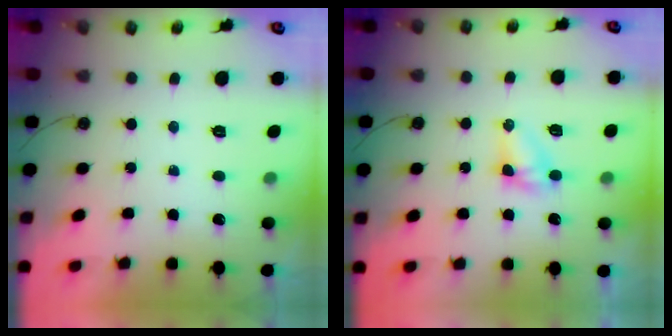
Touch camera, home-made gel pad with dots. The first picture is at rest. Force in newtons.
{"total": 4.5, "press": 4.1, "slide": 2.0}